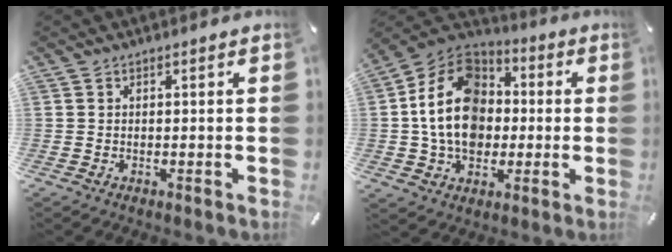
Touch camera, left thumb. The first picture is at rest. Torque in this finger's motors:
{"motor_torque": [1.63, 1.50, 0.98, -0.51, 0.75]}